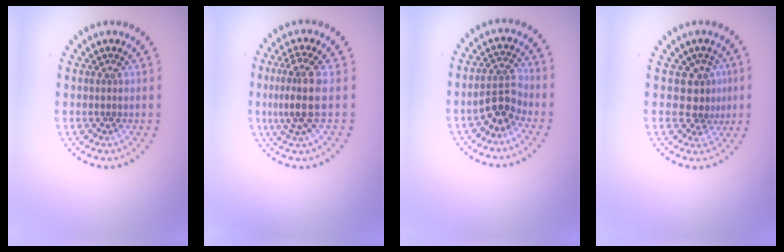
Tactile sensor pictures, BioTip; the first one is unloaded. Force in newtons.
{"total": 3.7, "press": 3.2, "slide": 1.9}
{"total": 2.8, "press": 2.5, "slide": 1.2}
{"total": 2.5, "press": 1.9, "slide": 1.6}